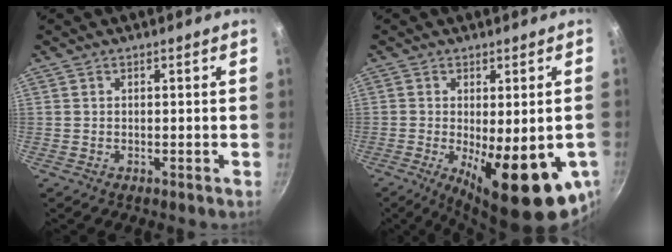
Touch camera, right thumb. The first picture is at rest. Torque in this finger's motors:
{"motor_torque": [0.13, 1.36, 0.47, -0.26, 0.41]}